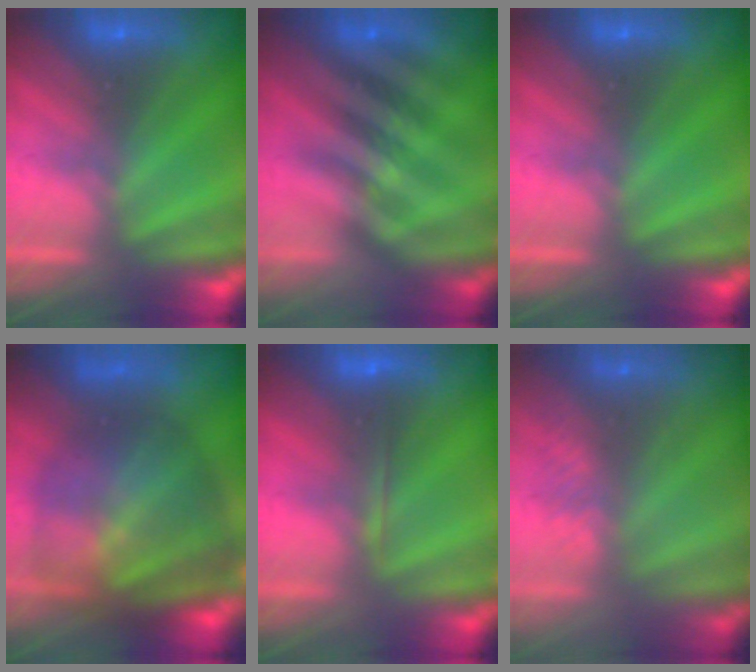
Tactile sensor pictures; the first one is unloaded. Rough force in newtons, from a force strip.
{"total": 2.3}
{"total": 0.0}
{"total": 8.3}
{"total": 2.0}
{"total": 2.6}